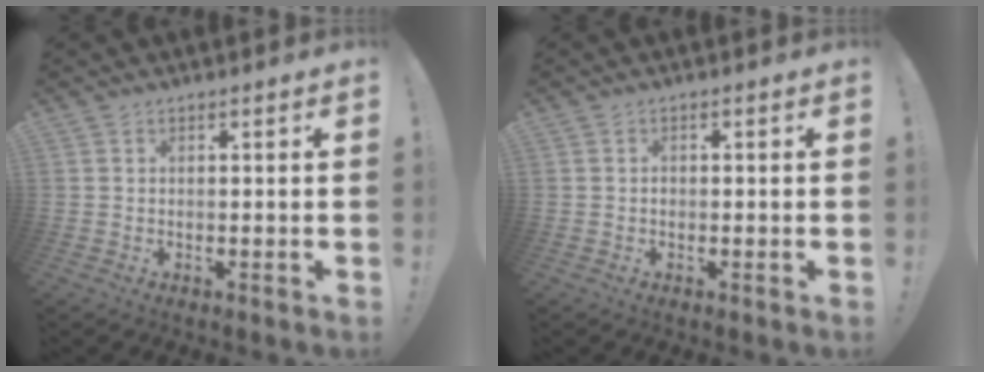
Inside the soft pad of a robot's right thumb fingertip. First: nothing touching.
{"total": 0.8, "force": [-0.4, 0.7, 0.1], "torque": [-0.010, 0.007, -0.006]}